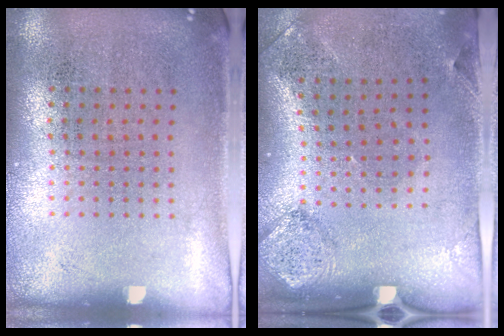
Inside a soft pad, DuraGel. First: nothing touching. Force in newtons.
{"total": 1.9, "press": 1.1, "slide": 1.5}